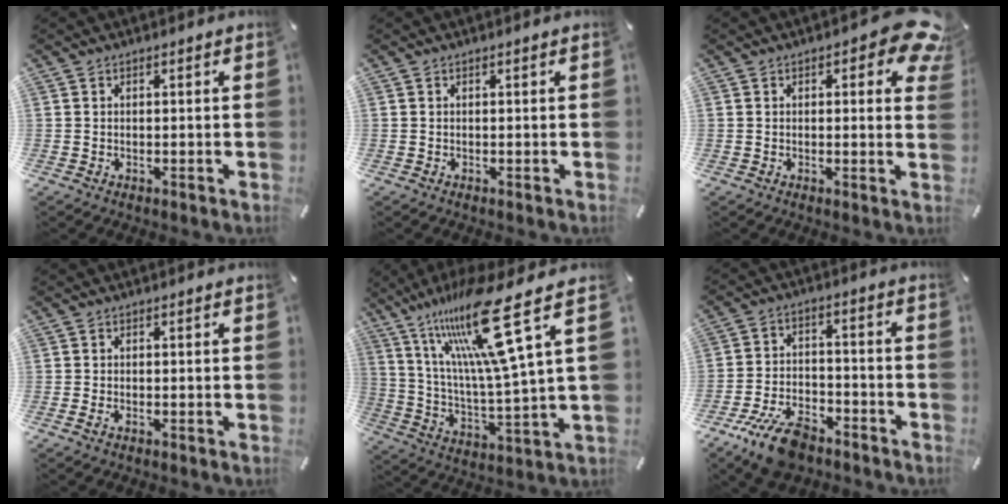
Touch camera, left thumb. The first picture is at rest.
{"total": 0.0}
{"total": 7.8, "force": [3.1, 3.7, 6.1], "torque": [-0.062, -0.013, 0.048]}
{"total": 1.1, "force": [-0.4, 0.4, 0.9], "torque": [-0.018, 0.000, -0.007]}
{"total": 22.0, "force": [12.6, 2.8, 17.8], "torque": [-0.351, -0.087, 0.185]}
{"total": 11.9, "force": [-8.1, 5.6, 6.7], "torque": [-0.130, 0.047, -0.151]}